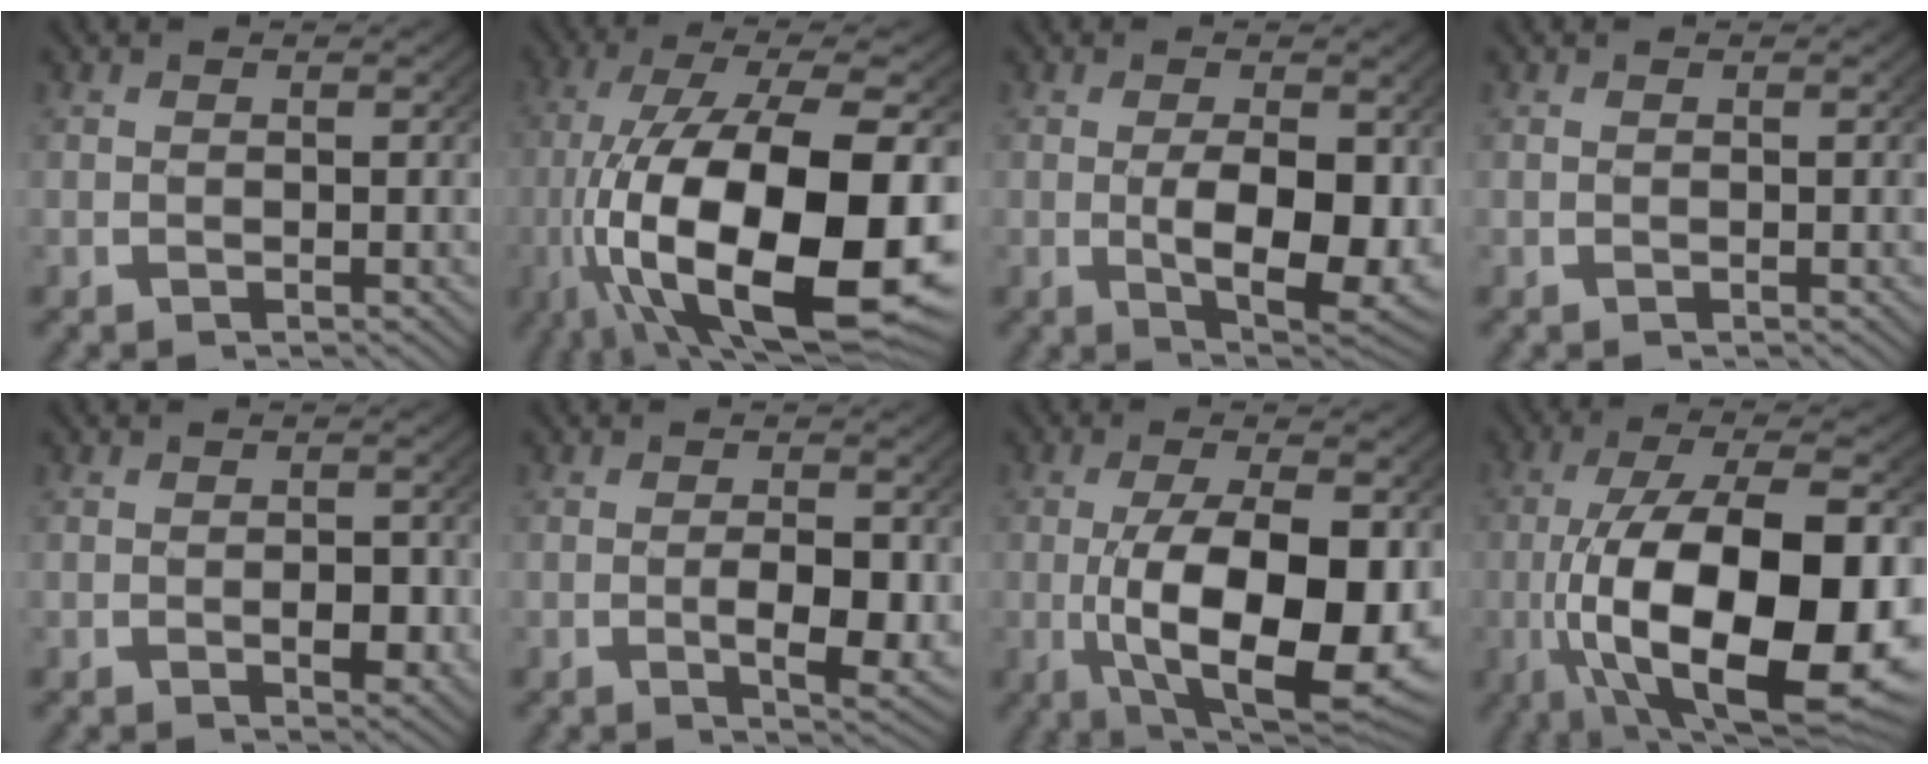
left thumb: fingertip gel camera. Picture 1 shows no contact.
{"total": 24.8, "force": [-4.6, 13.2, 20.5], "torque": [-0.403, -0.102, -0.003]}
{"total": 9.2, "force": [-1.1, 4.9, 7.7], "torque": [-0.136, -0.043, 0.005]}
{"total": 0.0}
{"total": 2.6, "force": [-0.2, 1.7, 2.0], "torque": [-0.031, -0.012, 0.002]}
{"total": 4.9, "force": [-0.3, 2.2, 4.3], "torque": [-0.069, -0.011, -0.004]}
{"total": 16.1, "force": [-2.2, 8.7, 13.4], "torque": [-0.263, -0.059, 0.002]}
{"total": 22.4, "force": [-4.2, 11.9, 18.5], "torque": [-0.360, -0.091, -0.010]}